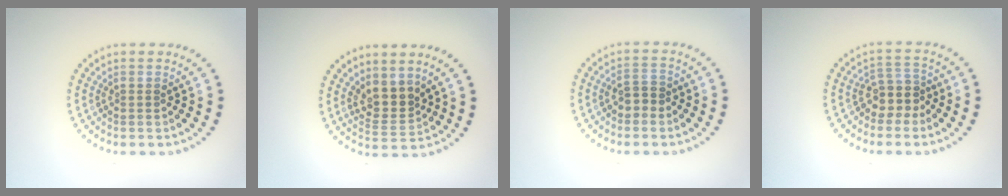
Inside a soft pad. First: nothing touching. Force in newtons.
{"total": 2.8, "press": 2.2, "slide": 1.7}
{"total": 1.9, "press": 1.8, "slide": 0.5}
{"total": 2.6, "press": 2.1, "slide": 1.6}